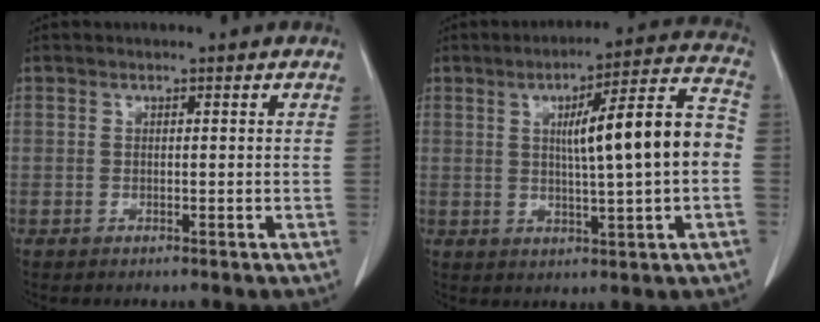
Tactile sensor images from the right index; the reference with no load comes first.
{"total": 13.0, "force": [0.5, 0.7, 12.9], "torque": [-0.188, 0.025, 0.007]}